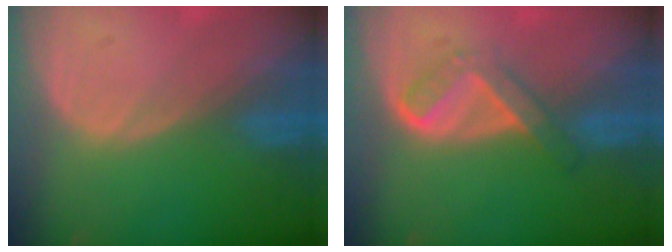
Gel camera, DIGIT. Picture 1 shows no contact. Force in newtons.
{"total": 5.2, "press": 4.4, "slide": 2.9}